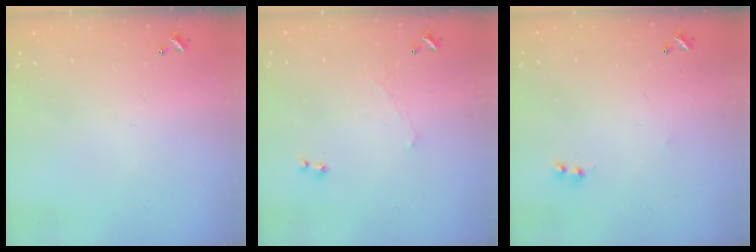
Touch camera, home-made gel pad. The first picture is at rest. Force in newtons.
{"total": 1.1, "press": 0.7, "slide": 0.9}
{"total": 2.0, "press": 2.0, "slide": 0.5}